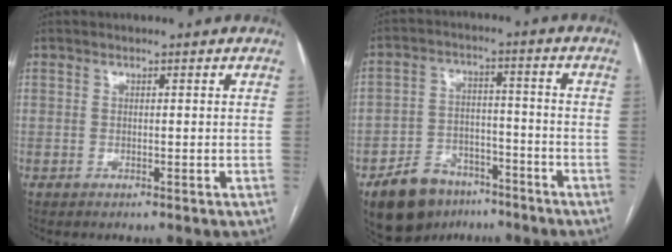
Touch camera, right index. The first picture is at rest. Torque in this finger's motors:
{"motor_torque": [-0.48, -0.47, -0.29, -0.14]}